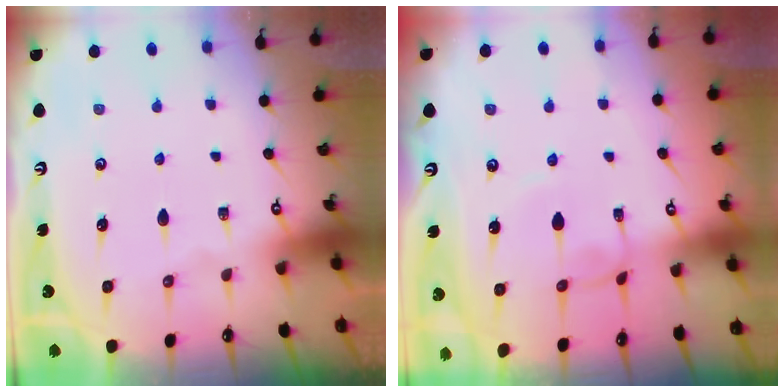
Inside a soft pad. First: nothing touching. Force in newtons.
{"total": 1.5, "press": 1.4, "slide": 0.3}